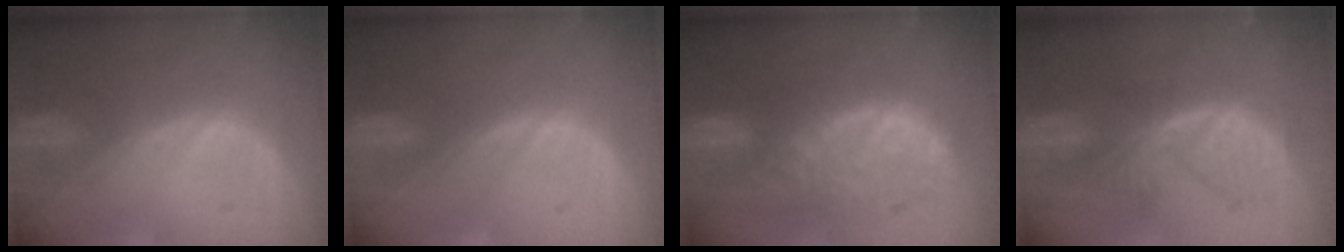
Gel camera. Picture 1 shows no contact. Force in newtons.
{"total": 0.0}
{"total": 11.1, "press": 9.6, "slide": 5.6}
{"total": 7.2, "press": 6.5, "slide": 3.1}